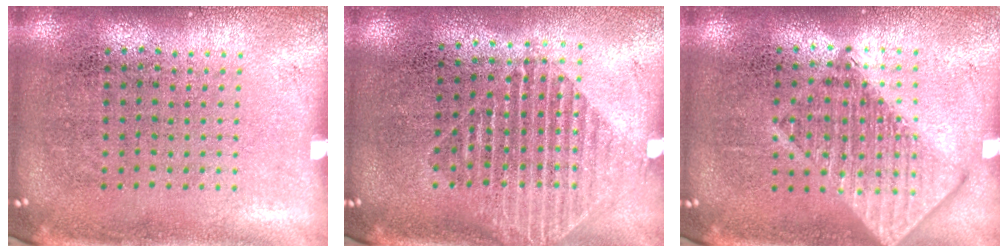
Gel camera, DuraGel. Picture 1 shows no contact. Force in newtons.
{"total": 1.5, "press": 1.3, "slide": 0.8}
{"total": 2.0, "press": 2.0, "slide": 0.2}